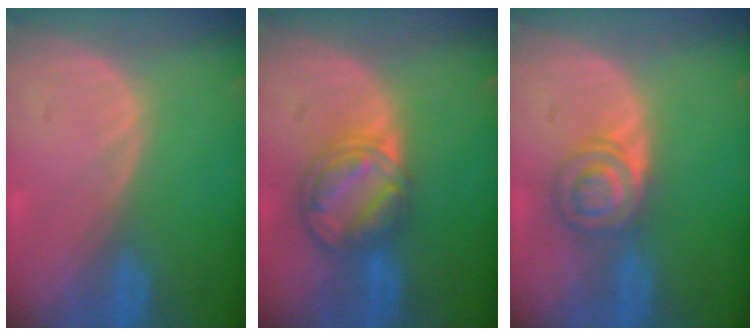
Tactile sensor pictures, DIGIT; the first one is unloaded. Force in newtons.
{"total": 8.1, "press": 6.9, "slide": 4.1}
{"total": 5.2, "press": 5.2, "slide": 0.4}